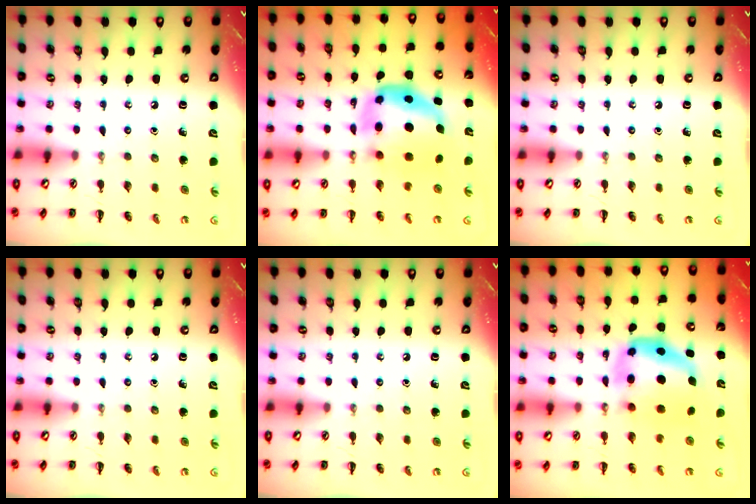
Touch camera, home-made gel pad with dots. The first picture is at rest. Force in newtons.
{"total": 8.5, "press": 8.2, "slide": 2.1}
{"total": 0.0}
{"total": 0.0}
{"total": 0.0}
{"total": 8.7, "press": 8.3, "slide": 2.3}